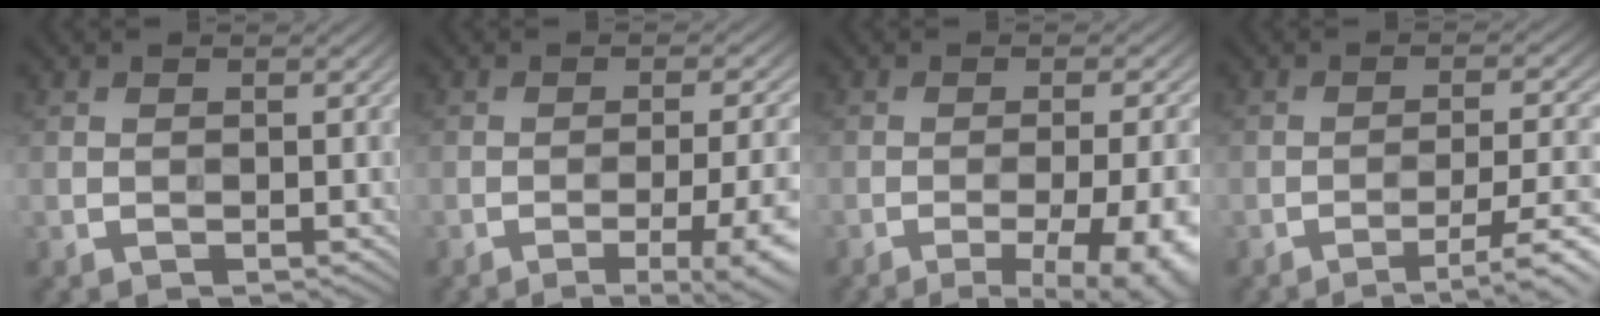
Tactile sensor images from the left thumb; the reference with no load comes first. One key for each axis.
{"total": 9.3, "fx": -3.7, "fy": 2.6, "fz": 8.2, "tx": -0.098, "ty": 0.002, "tz": -0.044}
{"total": 14.4, "fx": -6.8, "fy": 4.8, "fz": 11.8, "tx": -0.115, "ty": 0.012, "tz": -0.075}
{"total": 5.7, "fx": -3.3, "fy": 1.0, "fz": 4.6, "tx": -0.080, "ty": 0.005, "tz": -0.049}